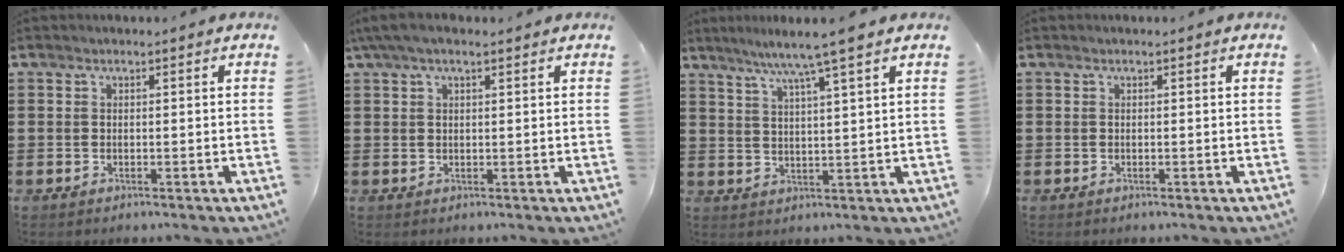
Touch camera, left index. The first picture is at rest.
{"total": 2.8, "force": [1.6, 0.7, 2.2], "torque": [-0.046, 0.005, 0.029]}
{"total": 6.1, "force": [4.5, -0.8, 4.0], "torque": [-0.091, -0.012, 0.074]}
{"total": 0.0}